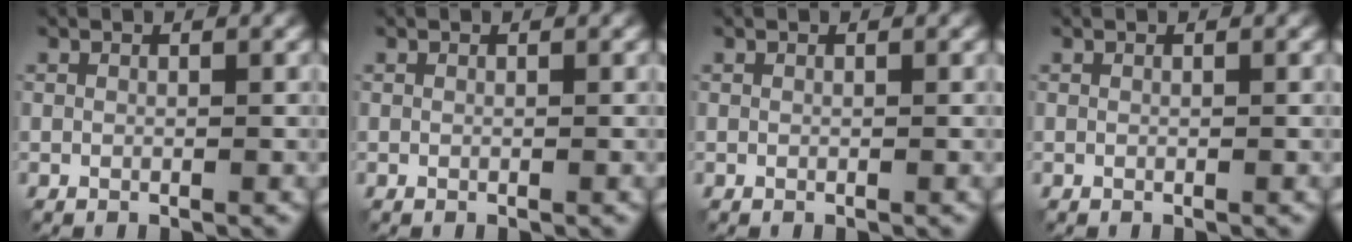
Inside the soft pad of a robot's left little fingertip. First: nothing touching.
{"total": 0.0}
{"total": 0.0}
{"total": 0.0}